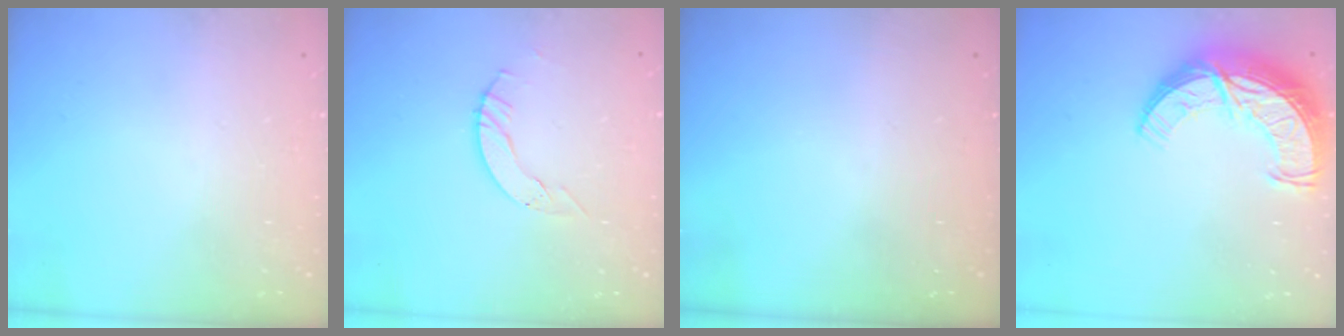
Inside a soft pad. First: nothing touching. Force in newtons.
{"total": 4.0, "press": 4.0, "slide": 0.1}
{"total": 0.0}
{"total": 13.4, "press": 13.4, "slide": 1.0}